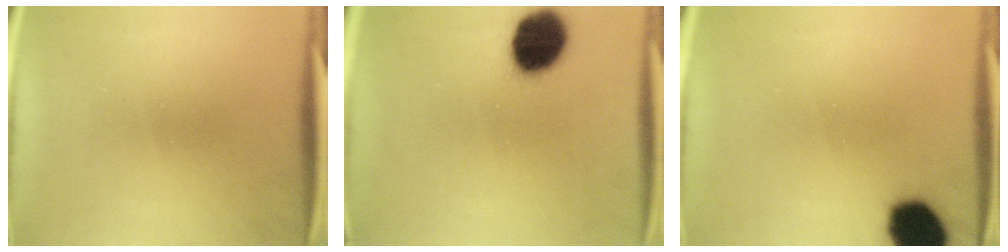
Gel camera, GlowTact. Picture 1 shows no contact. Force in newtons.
{"total": 13.2}
{"total": 13.2}